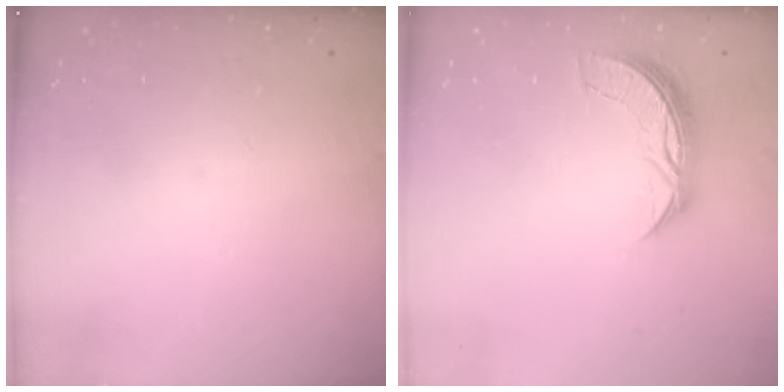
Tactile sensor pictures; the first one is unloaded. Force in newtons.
{"total": 7.7, "press": 7.7, "slide": 0.0}